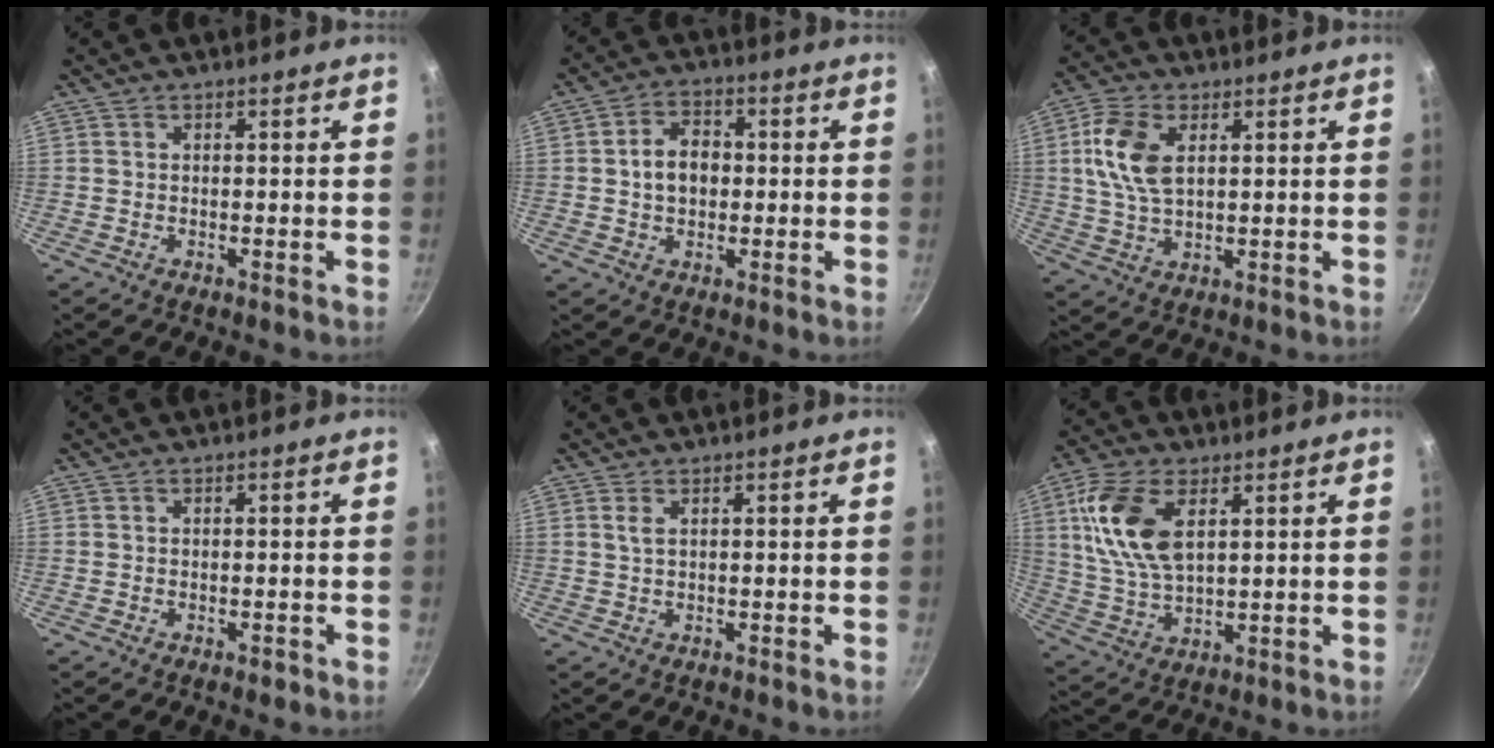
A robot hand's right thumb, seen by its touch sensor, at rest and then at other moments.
{"total": 7.1, "force": [0.1, 5.1, 4.9], "torque": [-0.056, 0.017, -0.004]}
{"total": 10.0, "force": [2.5, 5.7, 7.8], "torque": [-0.151, 0.002, 0.046]}
{"total": 1.1, "force": [-0.6, 0.6, 0.7], "torque": [-0.012, 0.003, -0.008]}
{"total": 1.5, "force": [0.6, 0.6, 1.3], "torque": [-0.027, -0.002, 0.012]}
{"total": 14.2, "force": [4.8, 7.6, 11.0], "torque": [-0.213, -0.010, 0.099]}